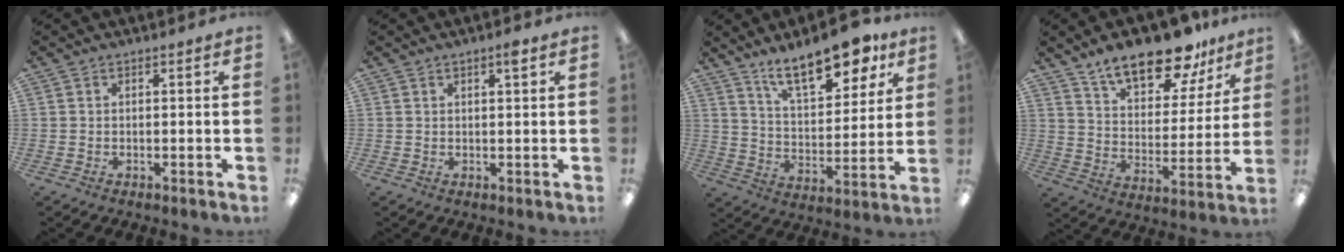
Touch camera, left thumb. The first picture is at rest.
{"total": 2.2, "force": [1.5, 0.4, 1.7], "torque": [-0.028, 0.000, 0.022]}
{"total": 16.5, "force": [12.3, 6.1, 9.1], "torque": [-0.137, -0.070, 0.208]}
{"total": 17.3, "force": [14.0, 6.5, 7.8], "torque": [-0.128, -0.090, 0.244]}